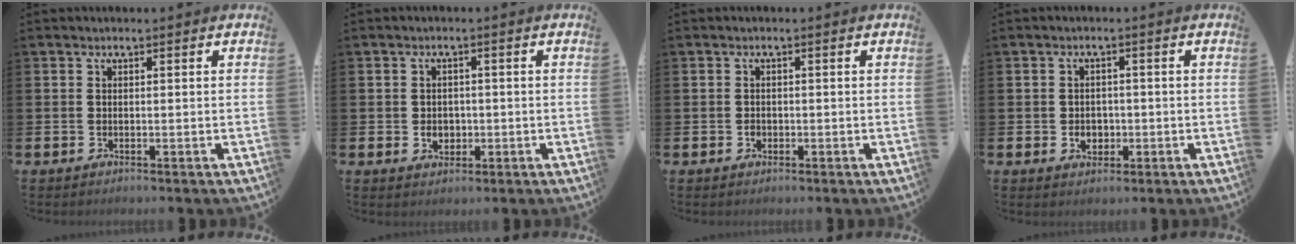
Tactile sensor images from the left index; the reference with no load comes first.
{"total": 2.0, "force": [-0.2, 1.9, 0.8], "torque": [-0.004, 0.000, -0.011]}
{"total": 0.9, "force": [-0.3, 0.8, 0.2], "torque": [0.003, 0.002, -0.009]}
{"total": 2.2, "force": [-0.3, 2.0, 0.8], "torque": [0.002, -0.003, -0.016]}